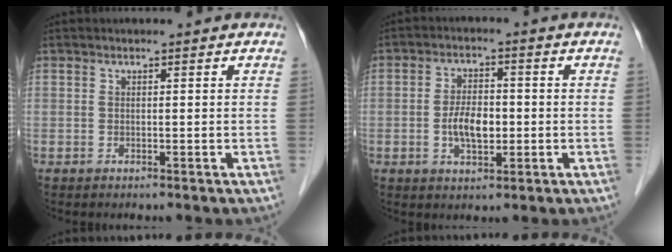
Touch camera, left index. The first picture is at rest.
{"total": 5.5, "force": [-1.1, 2.7, 4.7], "torque": [-0.094, 0.002, -0.018]}